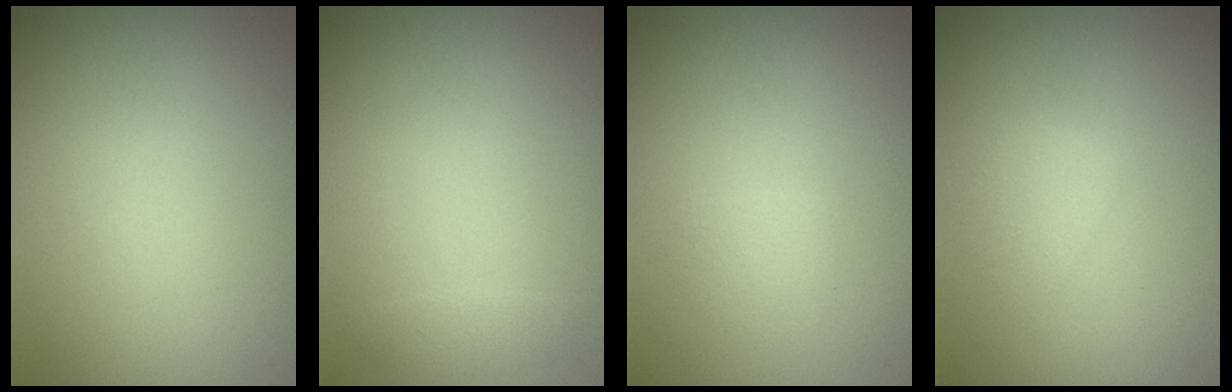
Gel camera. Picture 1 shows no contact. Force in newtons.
{"total": 0.7, "press": 0.7, "slide": 0.0}
{"total": 0.9, "press": 0.9, "slide": 0.1}
{"total": 1.3, "press": 1.3, "slide": 0.1}